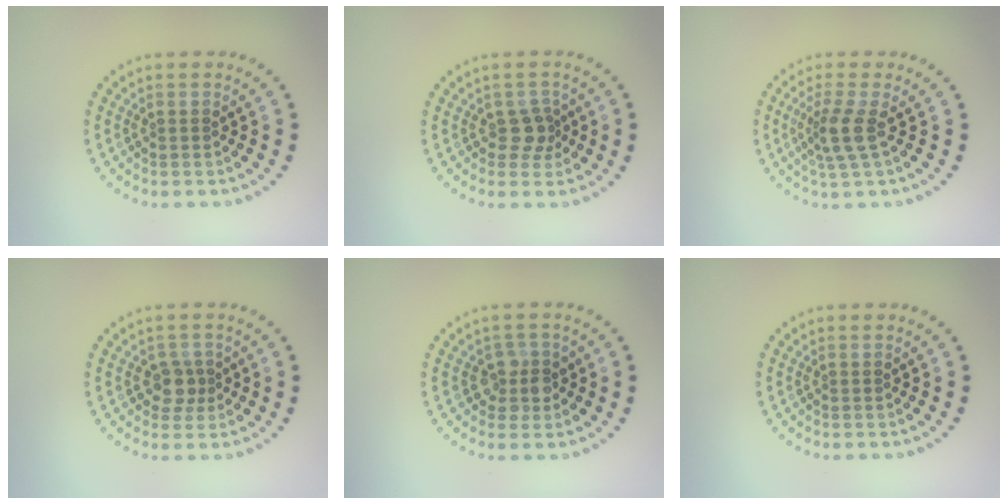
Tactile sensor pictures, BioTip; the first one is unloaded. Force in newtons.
{"total": 1.7, "press": 1.4, "slide": 0.9}
{"total": 2.7, "press": 2.0, "slide": 1.8}
{"total": 1.9, "press": 1.7, "slide": 0.9}
{"total": 2.2, "press": 2.0, "slide": 0.9}
{"total": 0.0}